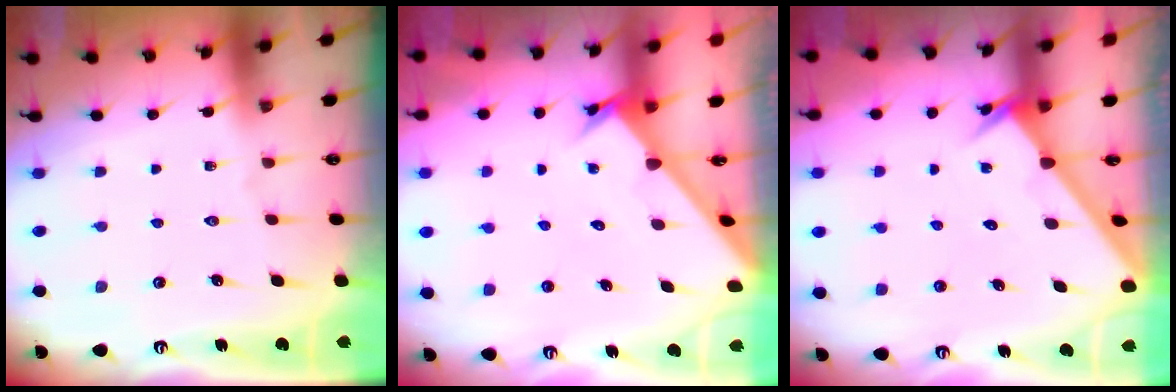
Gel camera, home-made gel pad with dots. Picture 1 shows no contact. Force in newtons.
{"total": 2.6, "press": 2.6, "slide": 0.3}
{"total": 1.8, "press": 1.8, "slide": 0.2}